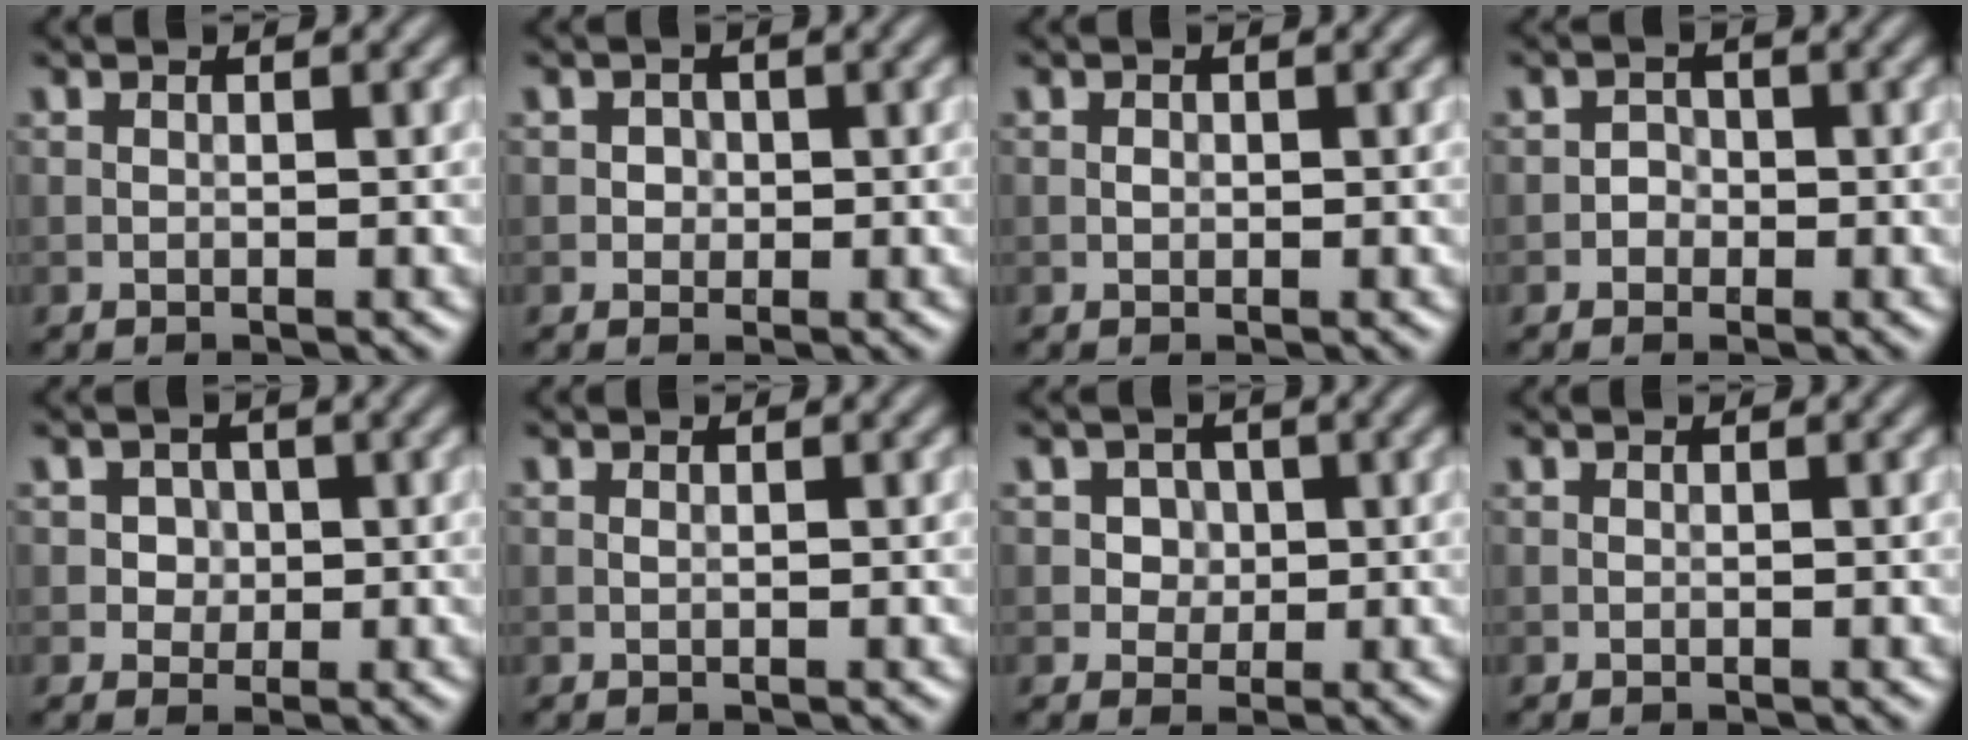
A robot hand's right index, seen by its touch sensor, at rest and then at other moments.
{"total": 1.2, "force": [0.1, 1.1, 0.4], "torque": [0.003, 0.001, 0.001]}
{"total": 0.5, "force": [0.0, 0.4, 0.3], "torque": [-0.002, -0.002, -0.001]}
{"total": 1.2, "force": [-0.4, 1.1, 0.2], "torque": [0.010, 0.002, -0.011]}
{"total": 2.2, "force": [0.4, 2.0, 0.8], "torque": [-0.001, 0.000, 0.009]}
{"total": 0.0}
{"total": 2.7, "force": [0.7, 2.3, 1.1], "torque": [-0.008, 0.001, 0.011]}
{"total": 0.0}